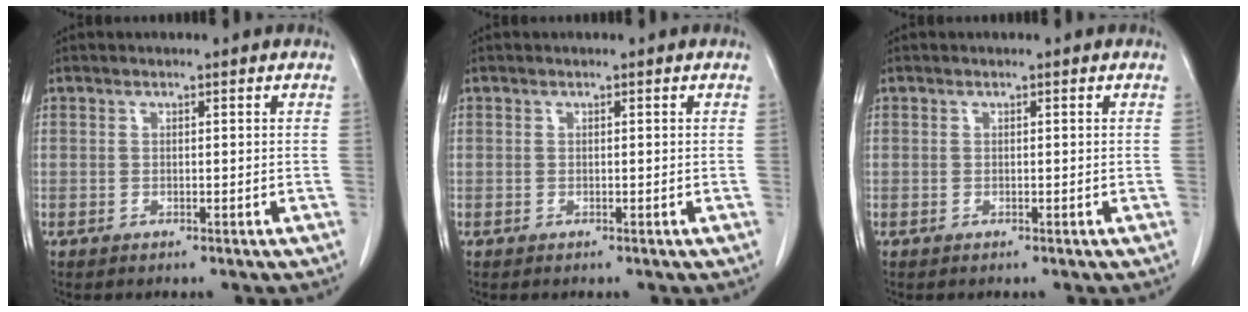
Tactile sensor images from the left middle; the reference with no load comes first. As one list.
[{"total": 0.0}, {"total": 0.0}]